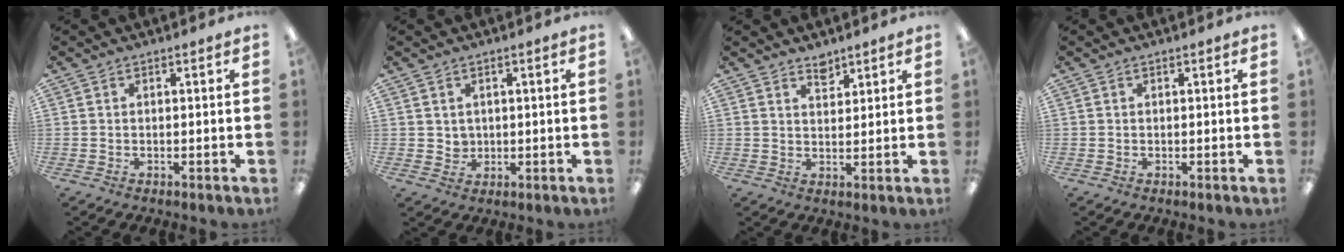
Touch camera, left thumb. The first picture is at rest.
{"total": 2.6, "force": [1.3, 2.2, 0.1], "torque": [-0.002, -0.004, 0.022]}
{"total": 3.4, "force": [3.0, 1.3, 0.7], "torque": [0.005, -0.024, 0.053]}
{"total": 0.0}